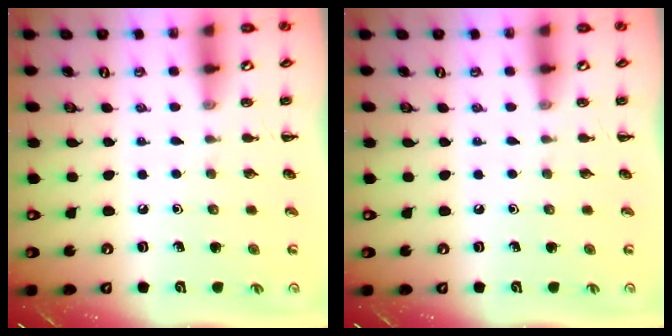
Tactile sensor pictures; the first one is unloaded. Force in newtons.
{"total": 0.0}